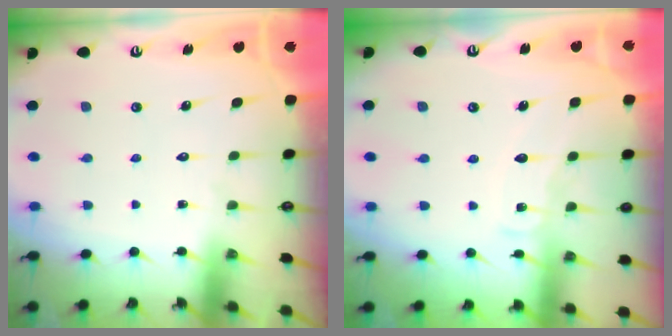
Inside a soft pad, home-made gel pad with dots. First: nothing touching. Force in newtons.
{"total": 6.4, "press": 6.4, "slide": 0.6}